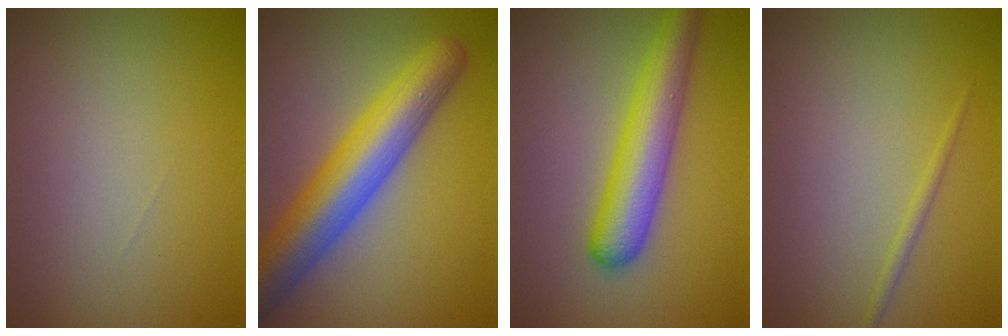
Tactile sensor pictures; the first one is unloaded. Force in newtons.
{"total": 8.8, "press": 8.8, "slide": 0.3}
{"total": 5.5, "press": 5.5, "slide": 0.2}
{"total": 0.8, "press": 0.8, "slide": 0.1}